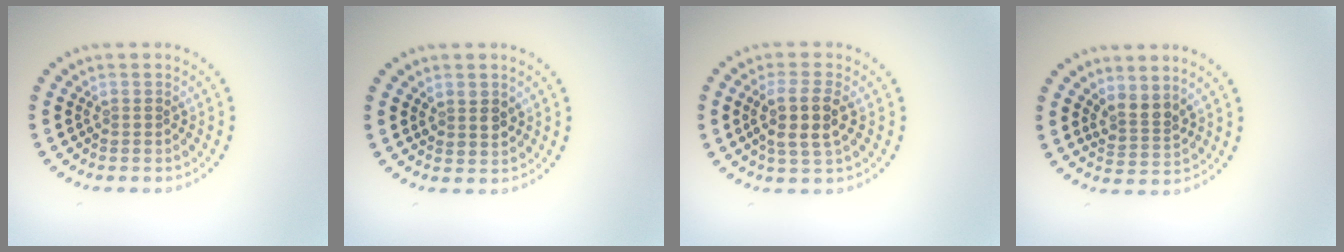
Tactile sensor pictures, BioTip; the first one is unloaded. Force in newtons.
{"total": 1.7, "press": 1.5, "slide": 0.7}
{"total": 3.6, "press": 3.4, "slide": 1.4}
{"total": 2.4, "press": 1.7, "slide": 1.6}